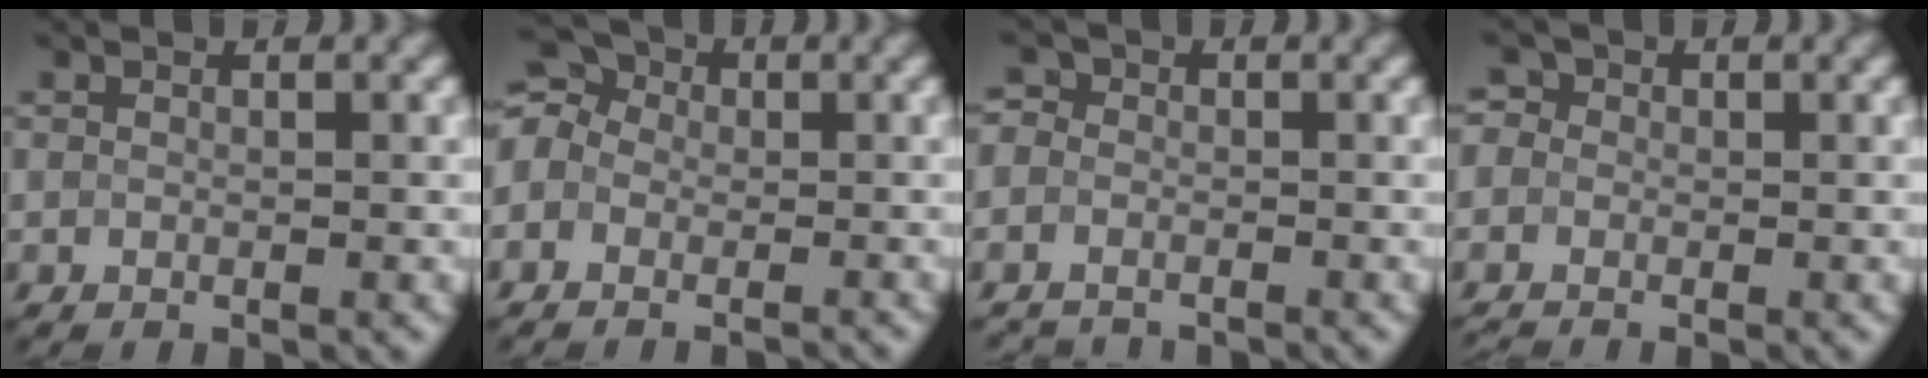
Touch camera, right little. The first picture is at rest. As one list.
[{"total": 6.6, "force": [-2.0, 5.6, 2.8], "torque": [-0.045, 0.025, -0.070]}, {"total": 3.3, "force": [-1.6, 2.8, 0.6], "torque": [0.011, 0.019, -0.049]}, {"total": 3.3, "force": [-0.5, 3.0, 1.3], "torque": [-0.024, 0.022, -0.039]}]